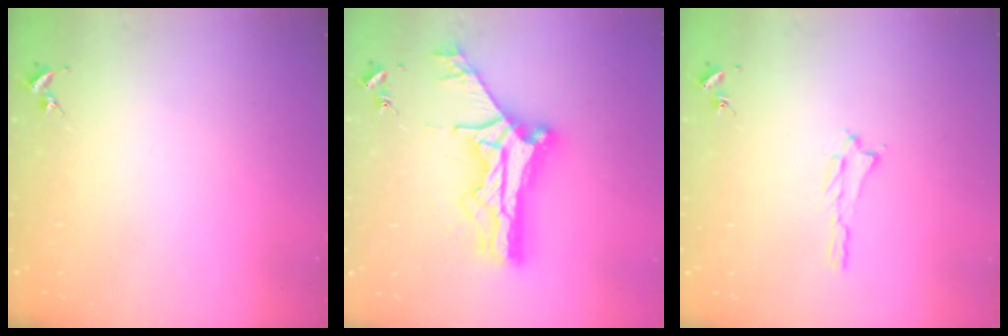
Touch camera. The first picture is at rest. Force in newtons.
{"total": 14.7, "press": 14.7, "slide": 1.3}
{"total": 1.2, "press": 1.2, "slide": 0.3}